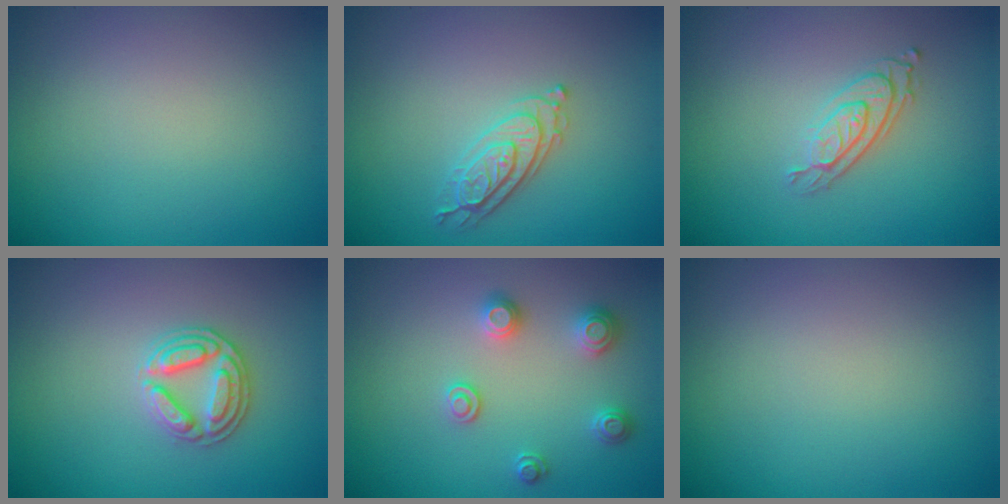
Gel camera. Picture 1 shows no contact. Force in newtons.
{"total": 2.4, "press": 2.3, "slide": 0.7}
{"total": 2.8, "press": 2.0, "slide": 1.8}
{"total": 2.8, "press": 2.8, "slide": 0.3}
{"total": 2.5, "press": 2.5, "slide": 0.3}
{"total": 0.0}